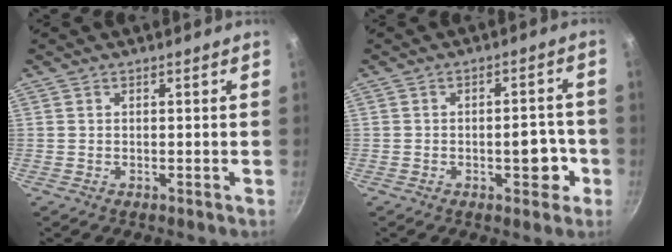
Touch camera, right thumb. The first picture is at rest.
{"total": 6.2, "force": [-2.0, 3.2, 4.9], "torque": [-0.033, 0.020, -0.026]}